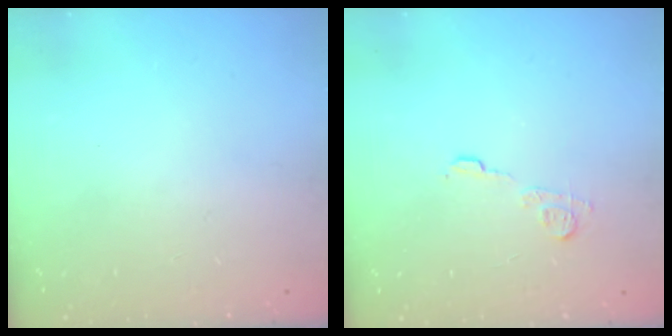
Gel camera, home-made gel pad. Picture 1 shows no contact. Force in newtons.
{"total": 7.3, "press": 7.3, "slide": 0.5}